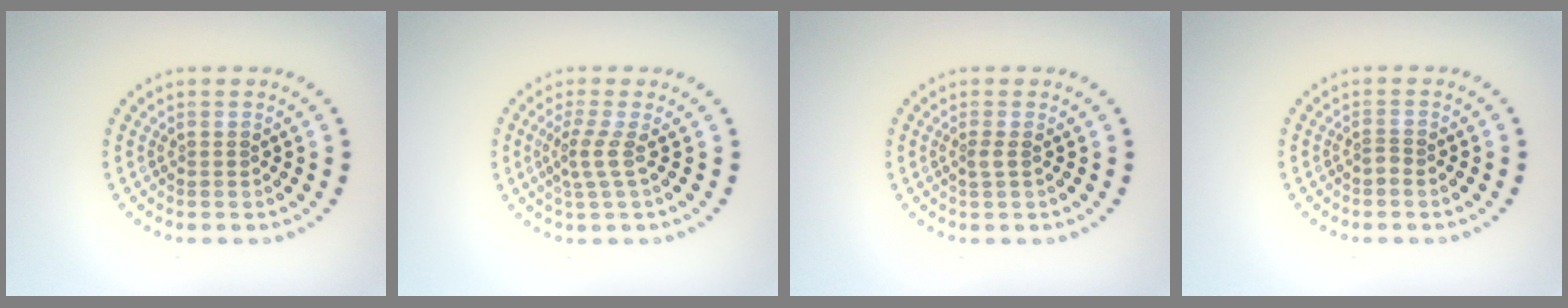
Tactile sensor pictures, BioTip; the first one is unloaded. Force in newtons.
{"total": 2.1, "press": 1.4, "slide": 1.5}
{"total": 0.9, "press": 0.7, "slide": 0.6}
{"total": 0.8, "press": 0.5, "slide": 0.6}